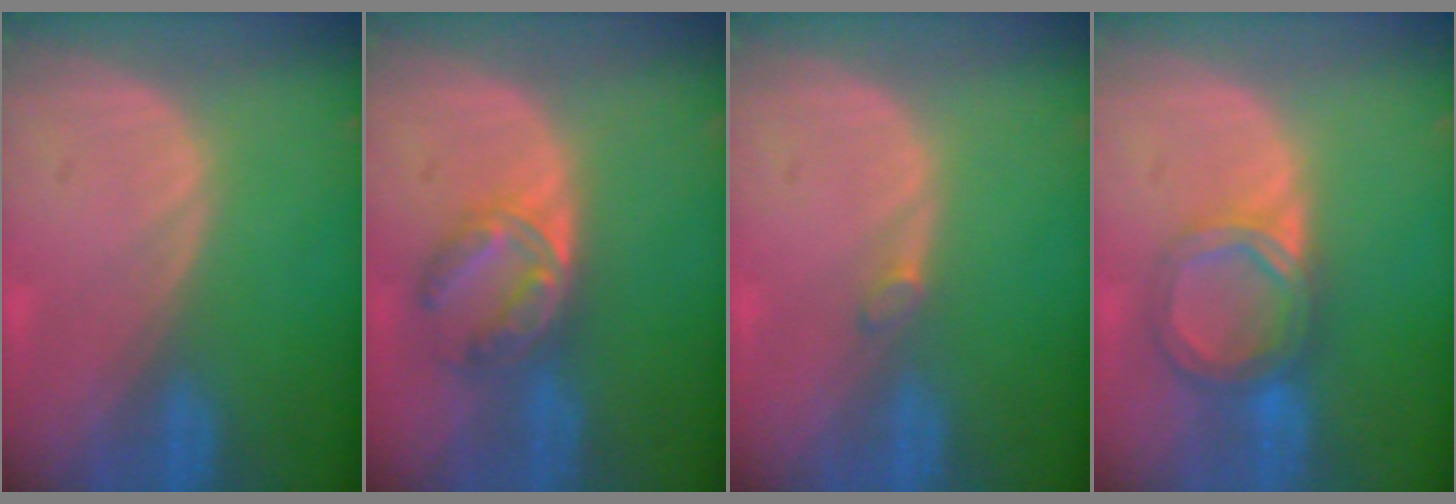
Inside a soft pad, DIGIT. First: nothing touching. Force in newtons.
{"total": 6.3, "press": 5.7, "slide": 2.7}
{"total": 0.9, "press": 0.9, "slide": 0.3}
{"total": 6.4, "press": 5.7, "slide": 3.0}